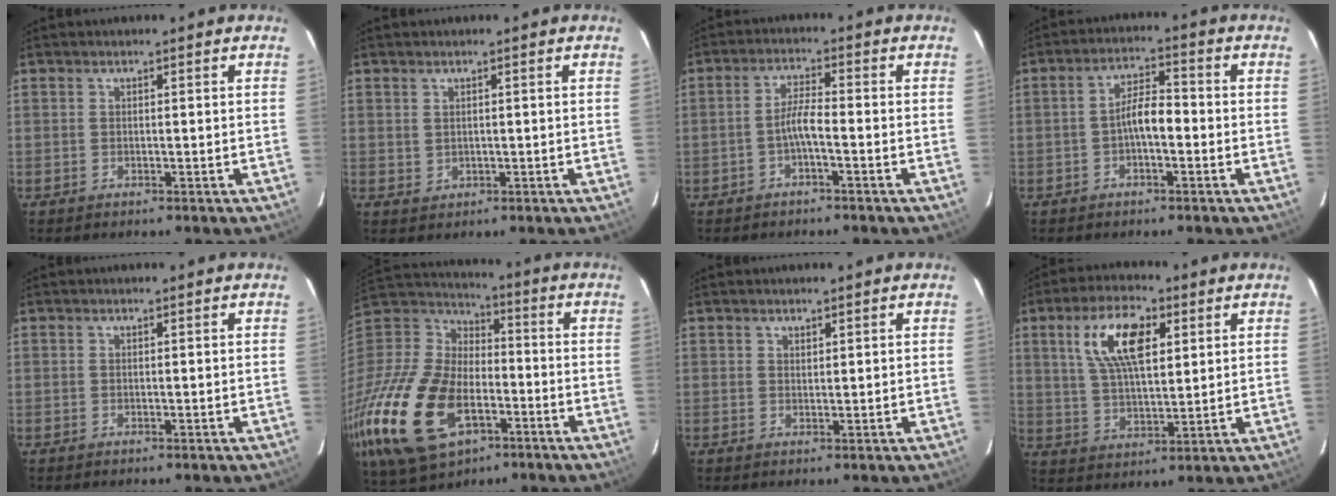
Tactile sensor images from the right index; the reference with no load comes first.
{"total": 1.1, "force": [0.5, 0.8, 0.5], "torque": [-0.009, 0.000, 0.014]}
{"total": 3.4, "force": [-1.7, 0.3, 3.0], "torque": [-0.063, 0.008, -0.033]}
{"total": 4.9, "force": [-1.5, 1.8, 4.4], "torque": [-0.082, 0.016, -0.025]}
{"total": 0.0}
{"total": 31.1, "force": [-11.6, 19.0, 21.6], "torque": [-0.518, -0.038, -0.195]}
{"total": 1.0, "force": [0.9, 0.6, 0.2], "torque": [-0.002, 0.002, 0.016]}
{"total": 12.1, "force": [4.7, 5.2, 9.9], "torque": [-0.189, 0.017, 0.089]}